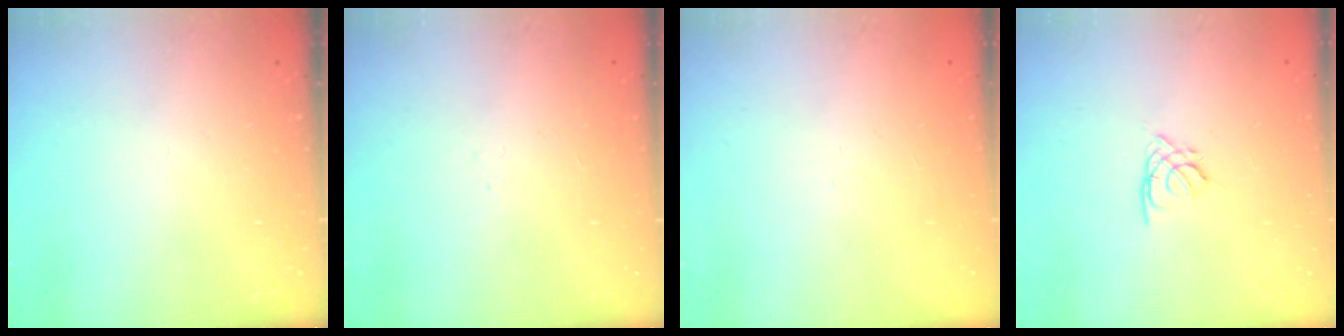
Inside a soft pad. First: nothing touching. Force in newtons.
{"total": 1.6, "press": 1.5, "slide": 0.4}
{"total": 0.9, "press": 0.9, "slide": 0.2}
{"total": 1.9, "press": 1.8, "slide": 0.5}